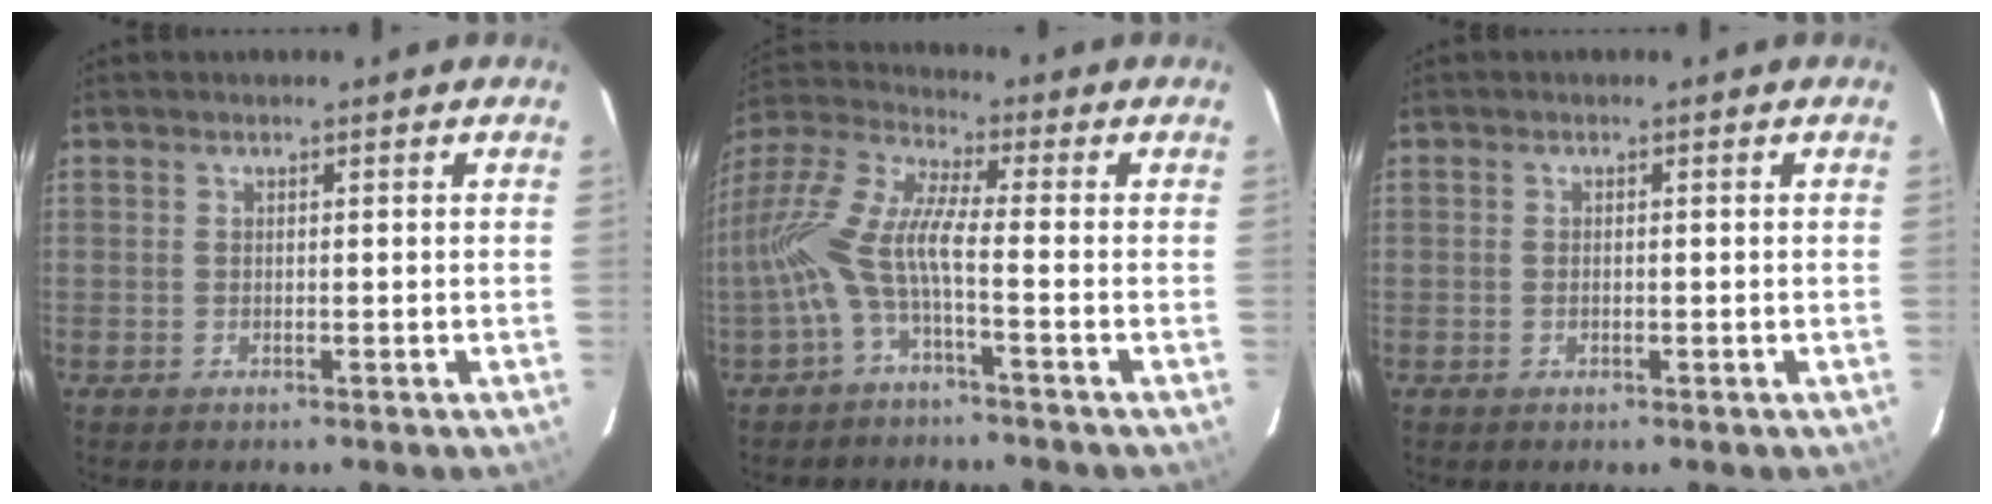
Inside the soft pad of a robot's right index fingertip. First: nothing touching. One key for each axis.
{"total": 10.8, "fx": -3.0, "fy": 1.6, "fz": 10.2, "tx": -0.221, "ty": 0.009, "tz": -0.064}
{"total": 1.0, "fx": -0.3, "fy": 0.6, "fz": 0.7, "tx": -0.015, "ty": 0.002, "tz": -0.005}